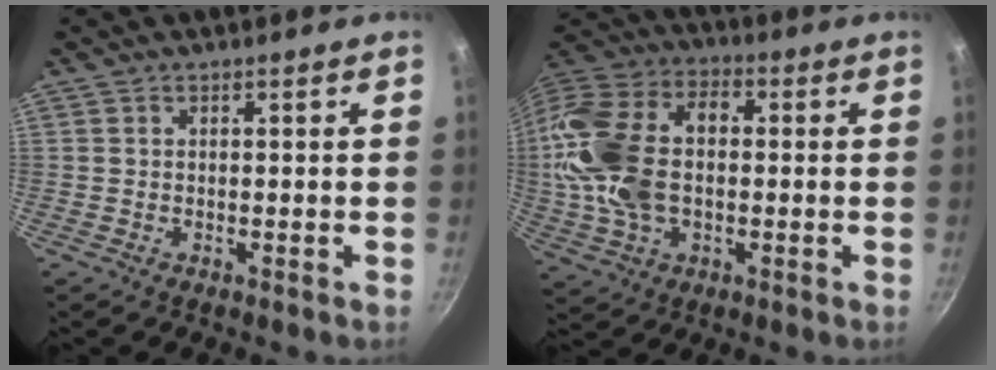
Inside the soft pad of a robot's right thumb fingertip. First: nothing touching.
{"total": 20.3, "force": [-0.2, 13.1, 15.6], "torque": [-0.301, 0.030, -0.012]}